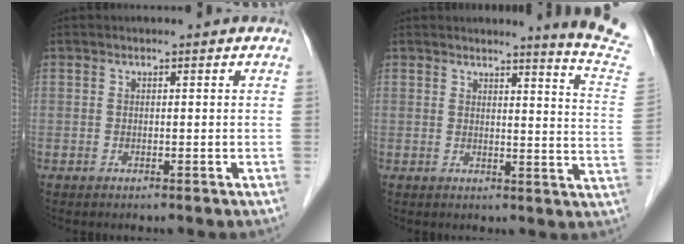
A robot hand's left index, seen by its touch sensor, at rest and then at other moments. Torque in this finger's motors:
{"motor_torque": [0.28, -0.89, 0.09, 0.03]}